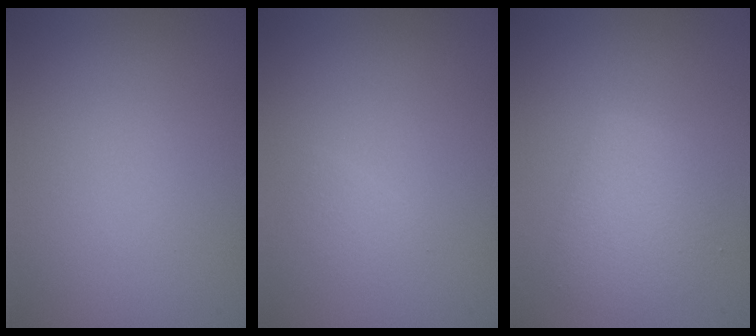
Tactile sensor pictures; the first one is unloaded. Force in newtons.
{"total": 0.8, "press": 0.8, "slide": 0.0}
{"total": 2.8, "press": 2.8, "slide": 0.1}